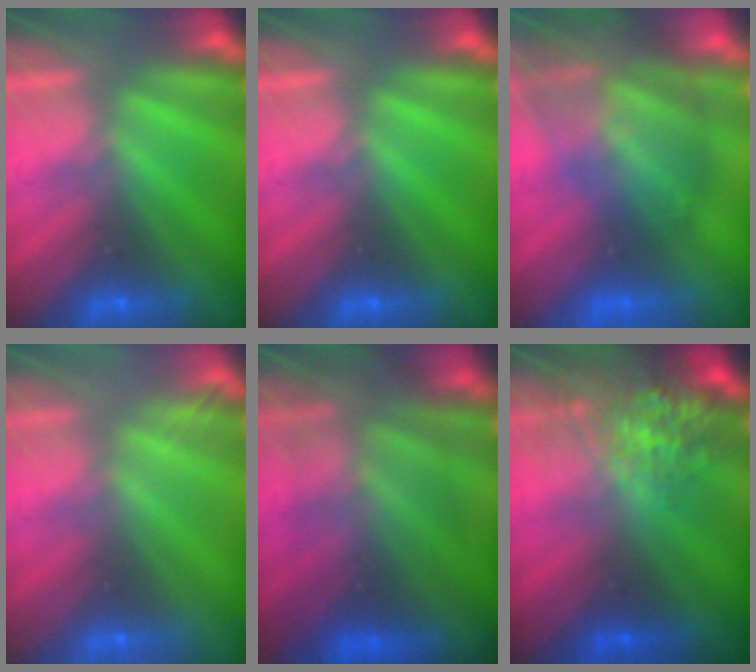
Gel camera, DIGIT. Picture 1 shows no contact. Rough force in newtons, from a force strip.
{"total": 0.0}
{"total": 10.6}
{"total": 2.1}
{"total": 6.1}
{"total": 6.7}